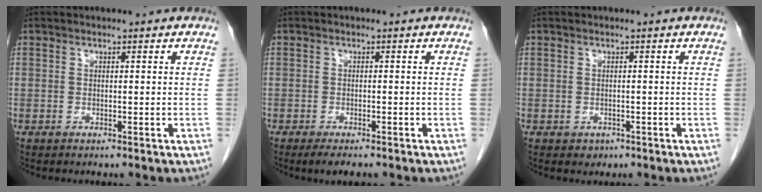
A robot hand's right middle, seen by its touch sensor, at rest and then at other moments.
{"total": 2.8, "force": [-2.1, 0.8, 1.7], "torque": [-0.025, -0.005, -0.029]}
{"total": 1.1, "force": [-0.6, 0.9, 0.3], "torque": [-0.004, 0.002, -0.003]}